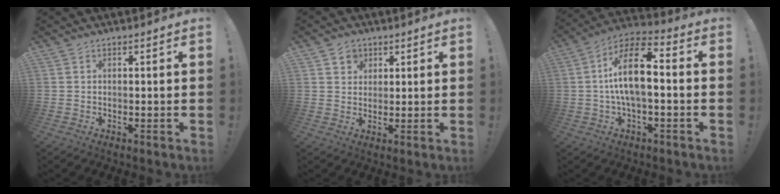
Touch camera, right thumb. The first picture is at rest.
{"total": 4.3, "force": [2.4, 3.4, 0.9], "torque": [-0.011, -0.009, 0.042]}
{"total": 15.0, "force": [0.1, 6.0, 13.7], "torque": [-0.249, 0.009, -0.003]}